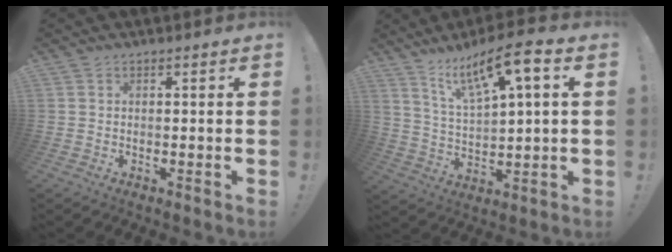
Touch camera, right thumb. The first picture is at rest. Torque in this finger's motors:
{"motor_torque": [0.75, 0.93, 0.21, 0.13, 0.30]}